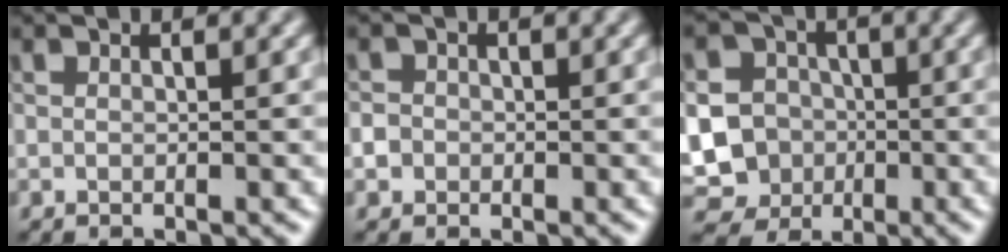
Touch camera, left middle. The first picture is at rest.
{"total": 1.6, "force": [-0.4, 1.4, 0.5], "torque": [-0.004, 0.007, -0.010]}
{"total": 13.3, "force": [-3.1, 12.4, 3.9], "torque": [-0.123, -0.015, -0.073]}